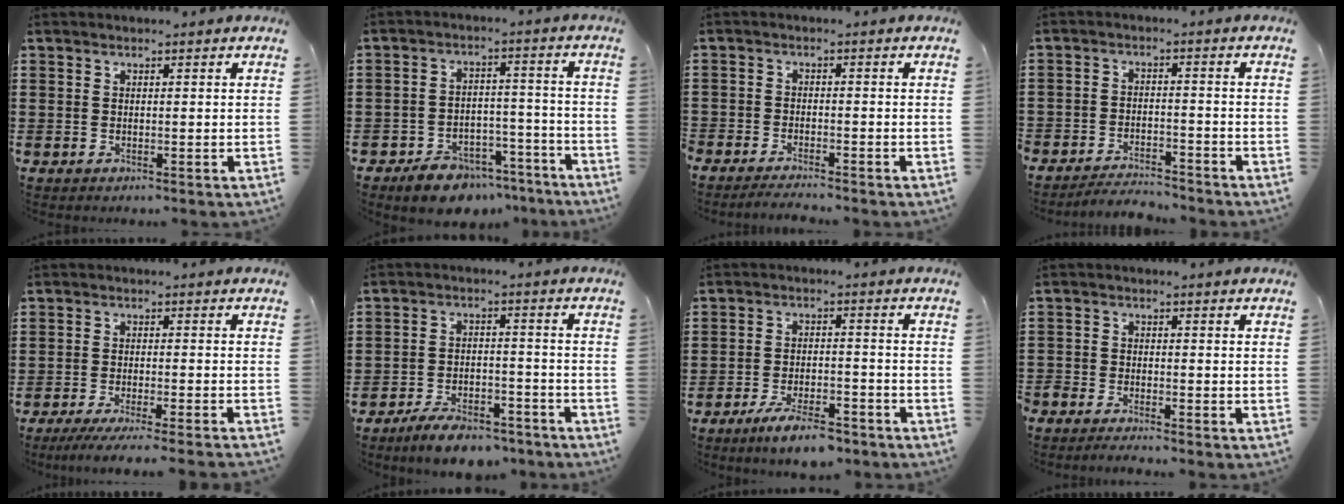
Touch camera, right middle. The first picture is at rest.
{"total": 6.4, "force": [-5.7, 2.4, 1.6], "torque": [-0.020, 0.030, -0.106]}
{"total": 2.4, "force": [-2.4, 0.1, 0.0], "torque": [-0.006, 0.000, -0.051]}
{"total": 3.8, "force": [-3.8, 0.5, 0.0], "torque": [-0.006, 0.006, -0.081]}
{"total": 3.4, "force": [-2.9, -0.5, 1.6], "torque": [-0.033, -0.012, -0.057]}
{"total": 5.7, "force": [-5.3, 1.1, 1.9], "torque": [-0.041, 0.005, -0.103]}
{"total": 5.7, "force": [-4.7, 1.0, 3.0], "torque": [-0.059, 0.000, -0.088]}
{"total": 2.5, "force": [-2.5, 0.1, -0.1], "torque": [-0.004, 0.001, -0.054]}